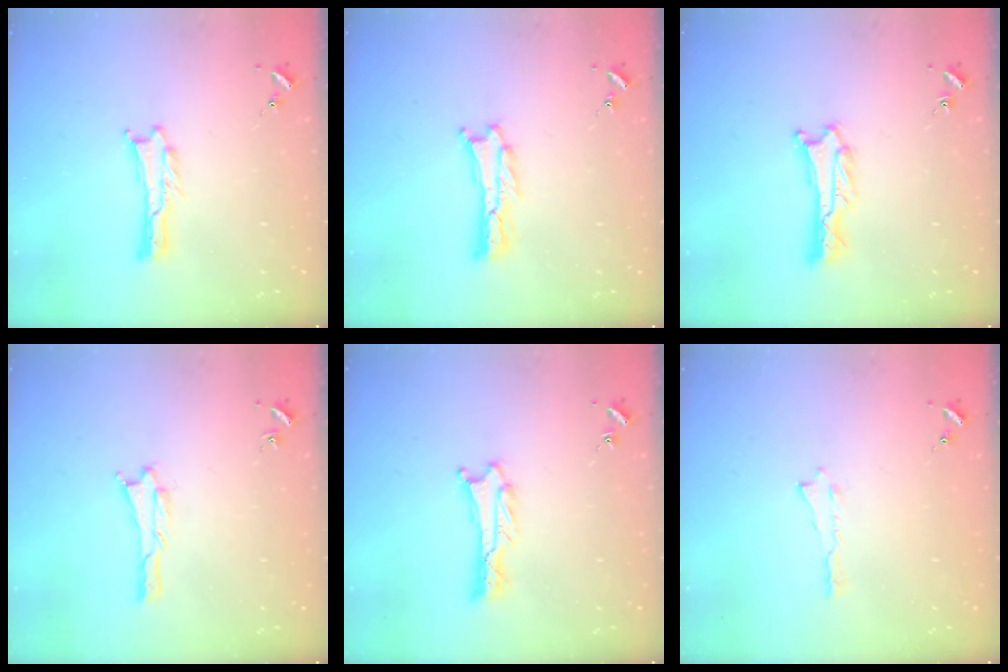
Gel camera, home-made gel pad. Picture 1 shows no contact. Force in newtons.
{"total": 1.1, "press": 1.1, "slide": 0.2}
{"total": 1.4, "press": 1.4, "slide": 0.0}
{"total": 0.7, "press": 0.7, "slide": 0.2}
{"total": 1.7, "press": 1.7, "slide": 0.1}
{"total": 0.0}